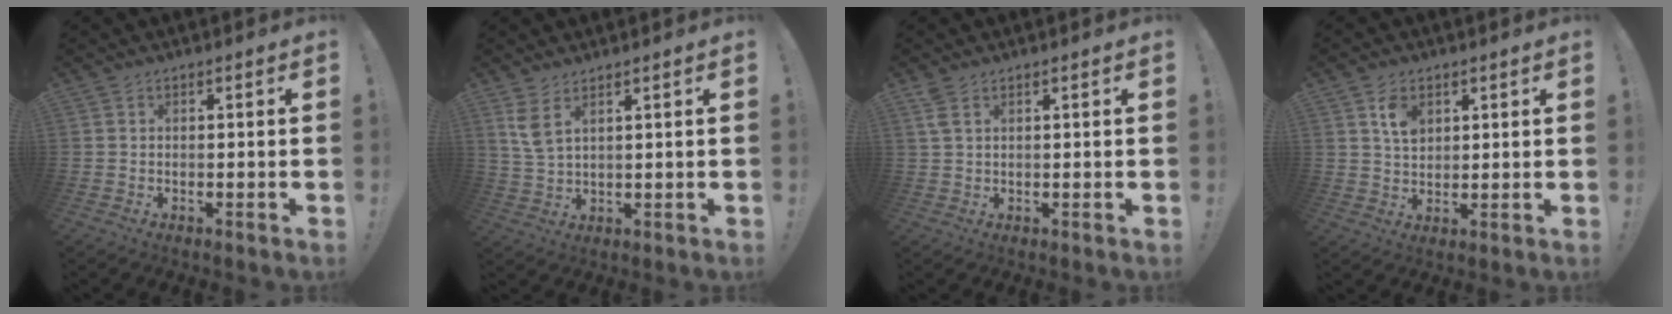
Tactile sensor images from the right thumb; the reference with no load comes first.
{"total": 5.2, "force": [3.3, 1.5, 3.7], "torque": [-0.070, -0.019, 0.060]}
{"total": 3.4, "force": [2.2, 1.2, 2.4], "torque": [-0.042, -0.009, 0.040]}
{"total": 6.5, "force": [3.1, 4.5, 3.5], "torque": [-0.046, -0.011, 0.054]}